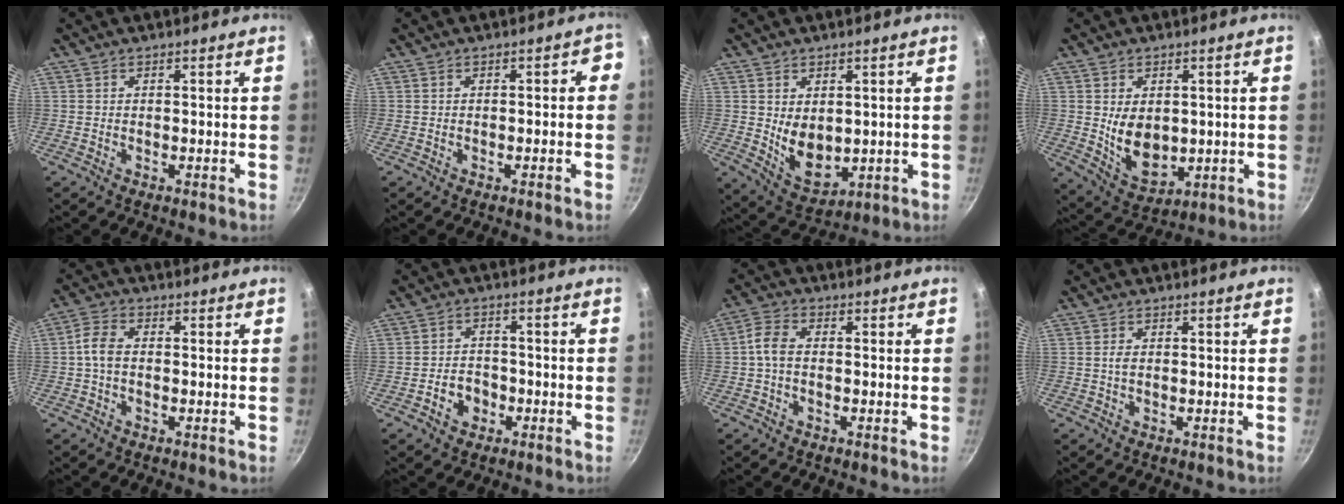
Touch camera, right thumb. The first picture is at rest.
{"total": 2.2, "force": [-0.6, 1.1, 1.8], "torque": [-0.010, 0.024, -0.004]}
{"total": 8.4, "force": [0.7, 5.7, 6.1], "torque": [-0.078, -0.023, 0.036]}
{"total": 9.6, "force": [0.6, 6.6, 6.9], "torque": [-0.095, -0.021, 0.033]}
{"total": 4.4, "force": [-0.4, 2.7, 3.5], "torque": [-0.076, 0.017, -0.017]}
{"total": 5.0, "force": [-2.2, 3.8, 2.5], "torque": [-0.025, 0.021, -0.038]}
{"total": 4.2, "force": [-0.6, 2.5, 3.4], "torque": [-0.076, 0.018, -0.021]}
{"total": 1.2, "force": [0.1, 0.8, 1.0], "torque": [-0.019, 0.001, 0.000]}